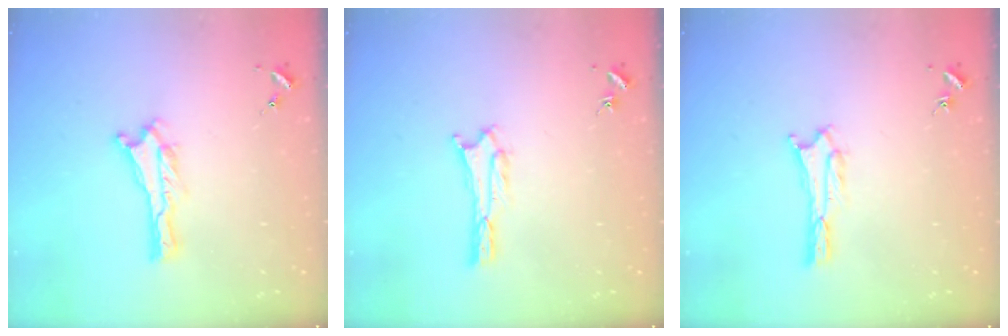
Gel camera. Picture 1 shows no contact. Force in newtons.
{"total": 1.7, "press": 1.7, "slide": 0.3}
{"total": 1.7, "press": 1.7, "slide": 0.3}